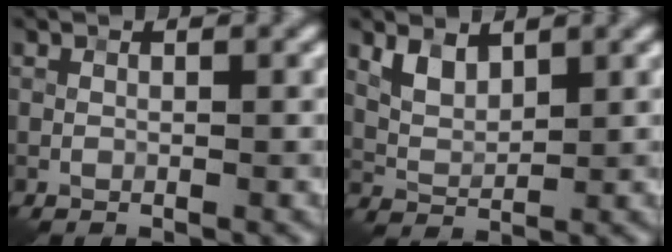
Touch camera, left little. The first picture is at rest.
{"total": 2.7, "force": [1.6, 1.4, 1.6], "torque": [-0.037, -0.003, 0.035]}